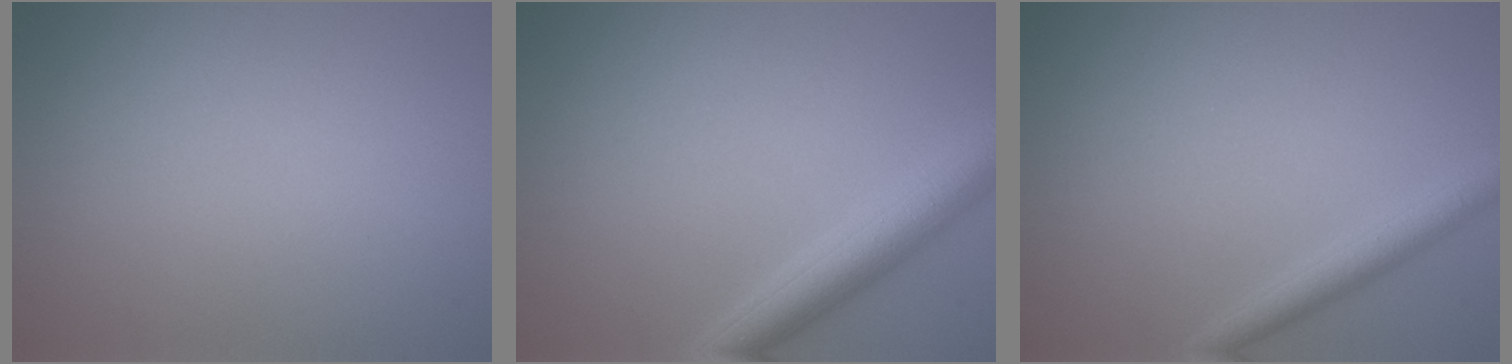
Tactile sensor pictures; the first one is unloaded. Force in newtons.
{"total": 4.1, "press": 4.1, "slide": 0.3}
{"total": 2.3, "press": 2.3, "slide": 0.2}